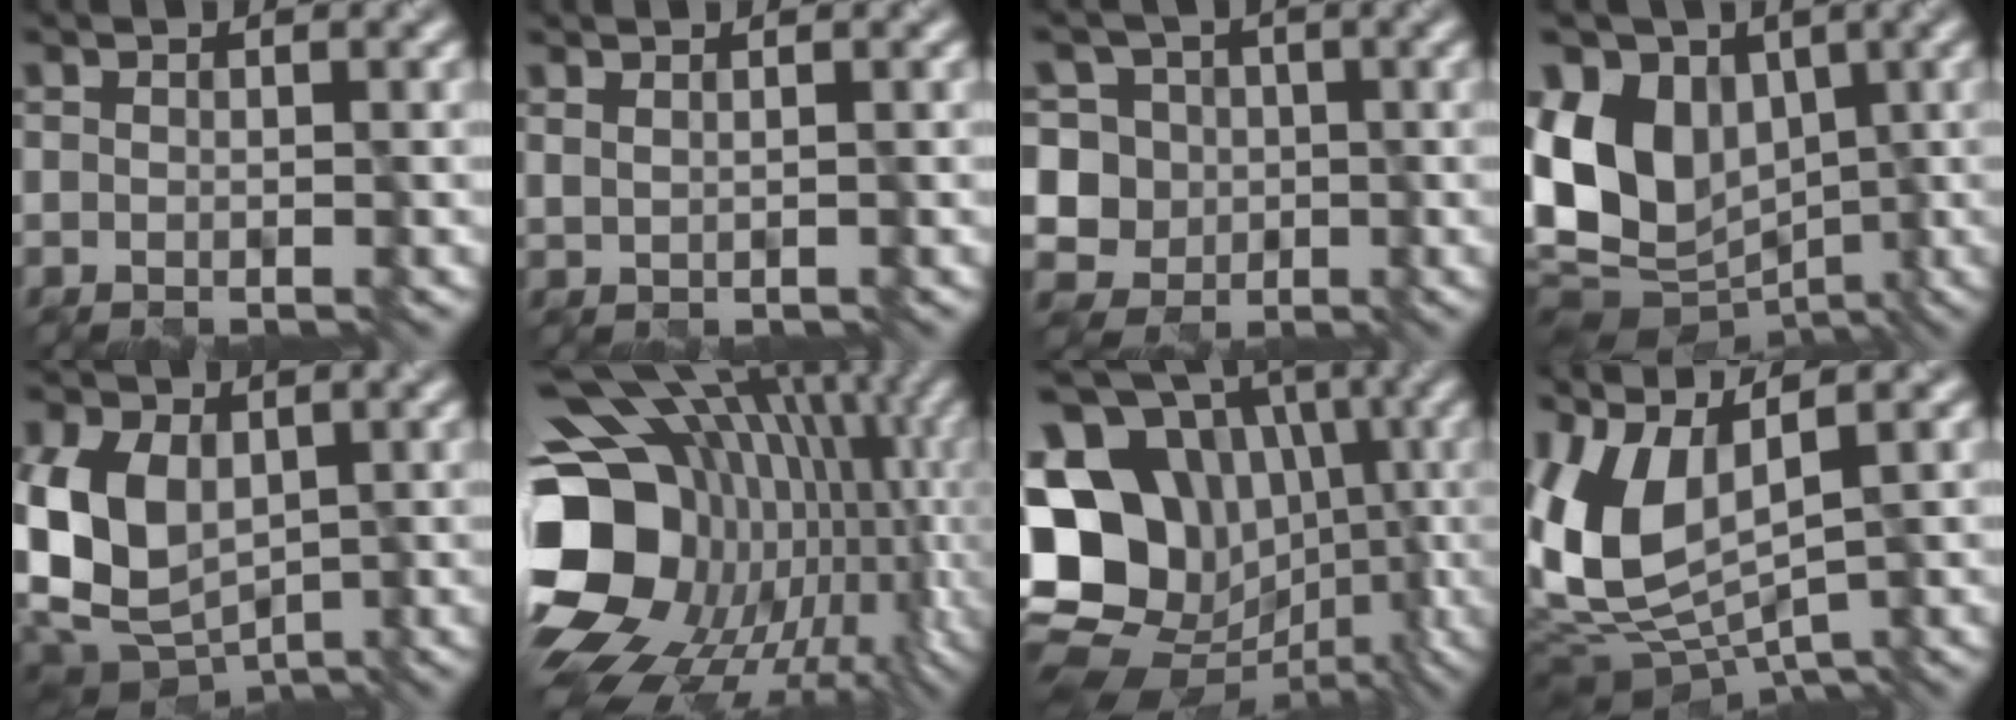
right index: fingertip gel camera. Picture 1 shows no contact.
{"total": 0.7, "force": [0.6, 0.0, 0.4], "torque": [-0.011, 0.002, 0.016]}
{"total": 10.0, "force": [-0.9, 9.3, 3.6], "torque": [-0.085, 0.040, -0.057]}
{"total": 12.4, "force": [-0.8, 9.3, 8.1], "torque": [-0.165, 0.017, -0.023]}
{"total": 8.9, "force": [-0.7, 6.5, 6.1], "torque": [-0.123, -0.006, -0.022]}
{"total": 18.2, "force": [-1.2, 12.9, 12.8], "torque": [-0.239, -0.008, -0.007]}
{"total": 20.5, "force": [-1.3, 17.3, 10.9], "torque": [-0.194, 0.021, -0.042]}
{"total": 7.6, "force": [-0.2, 3.5, 6.8], "torque": [-0.164, -0.007, -0.004]}